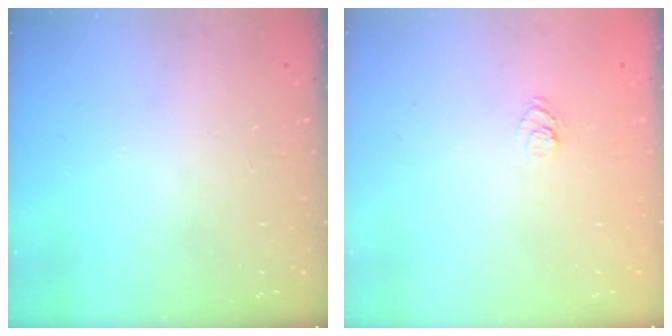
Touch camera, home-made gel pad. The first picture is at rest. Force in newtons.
{"total": 3.3, "press": 3.1, "slide": 1.1}